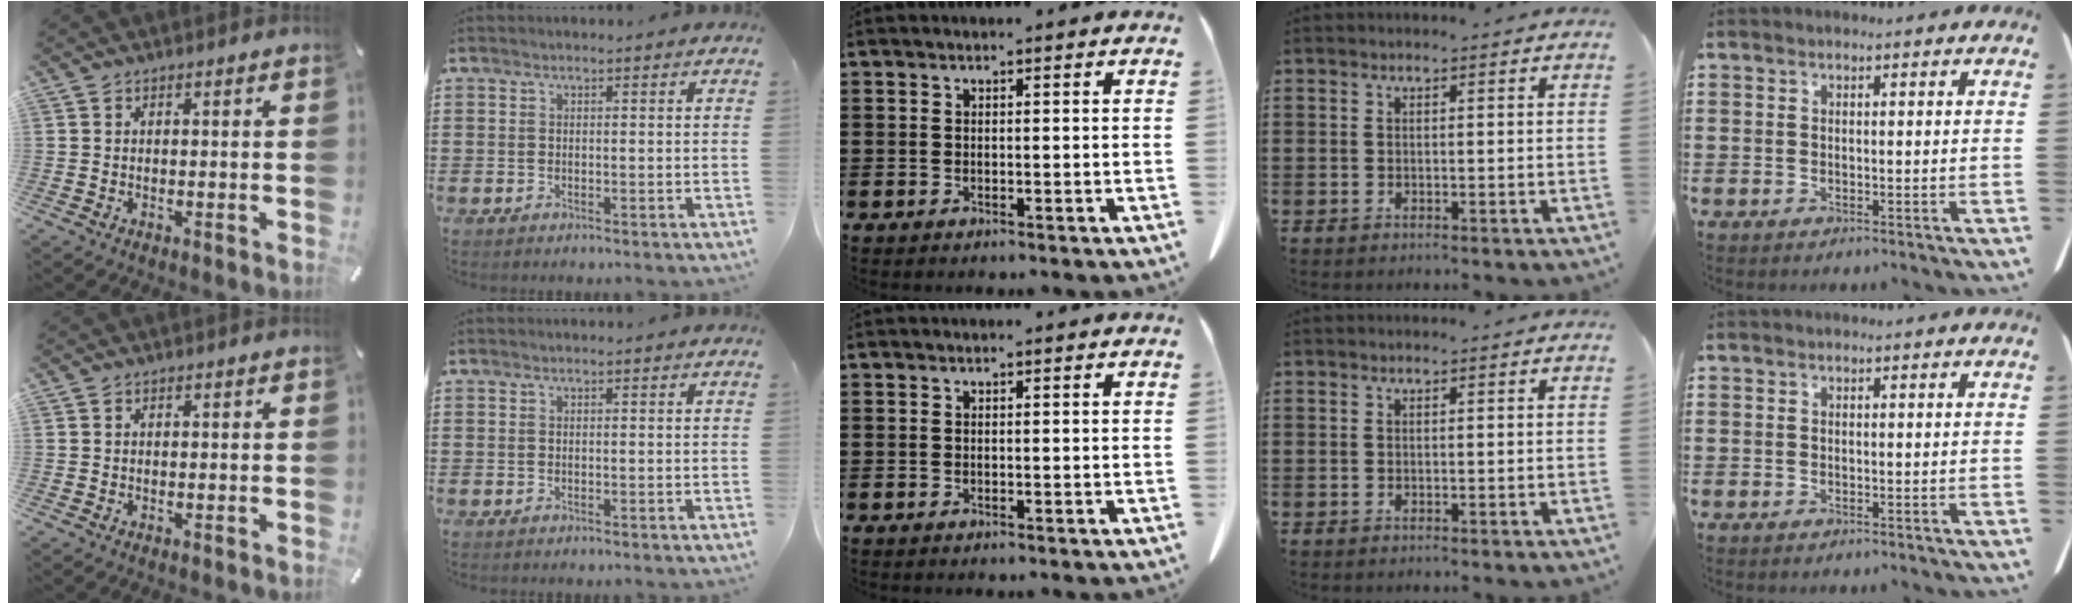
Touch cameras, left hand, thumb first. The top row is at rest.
{}